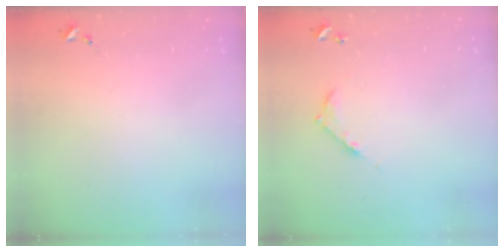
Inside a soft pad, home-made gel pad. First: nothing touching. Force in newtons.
{"total": 7.1, "press": 7.1, "slide": 0.5}